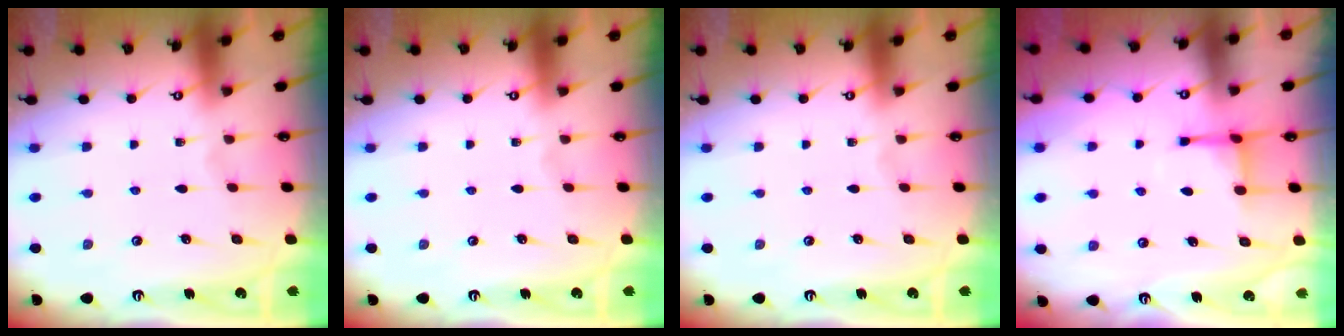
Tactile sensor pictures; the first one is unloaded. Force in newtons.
{"total": 0.0}
{"total": 0.0}
{"total": 3.7, "press": 3.6, "slide": 0.6}